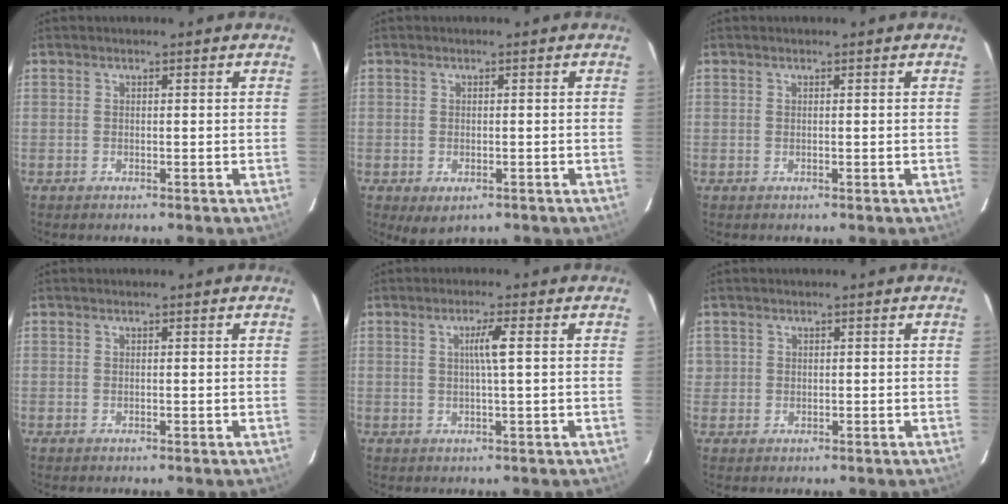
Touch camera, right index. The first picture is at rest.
{"total": 2.9, "force": [-1.5, 1.7, 1.9], "torque": [-0.031, -0.006, -0.008]}
{"total": 0.0}
{"total": 0.0}
{"total": 3.1, "force": [0.6, -0.5, 3.0], "torque": [-0.057, -0.001, 0.008]}
{"total": 1.4, "force": [0.3, 1.3, 0.1], "torque": [0.008, 0.004, 0.002]}